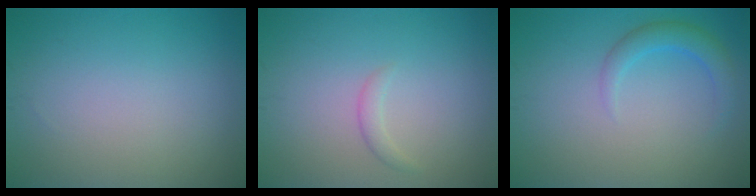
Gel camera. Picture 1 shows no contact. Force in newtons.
{"total": 1.0, "press": 1.0, "slide": 0.1}
{"total": 2.4, "press": 2.4, "slide": 0.1}